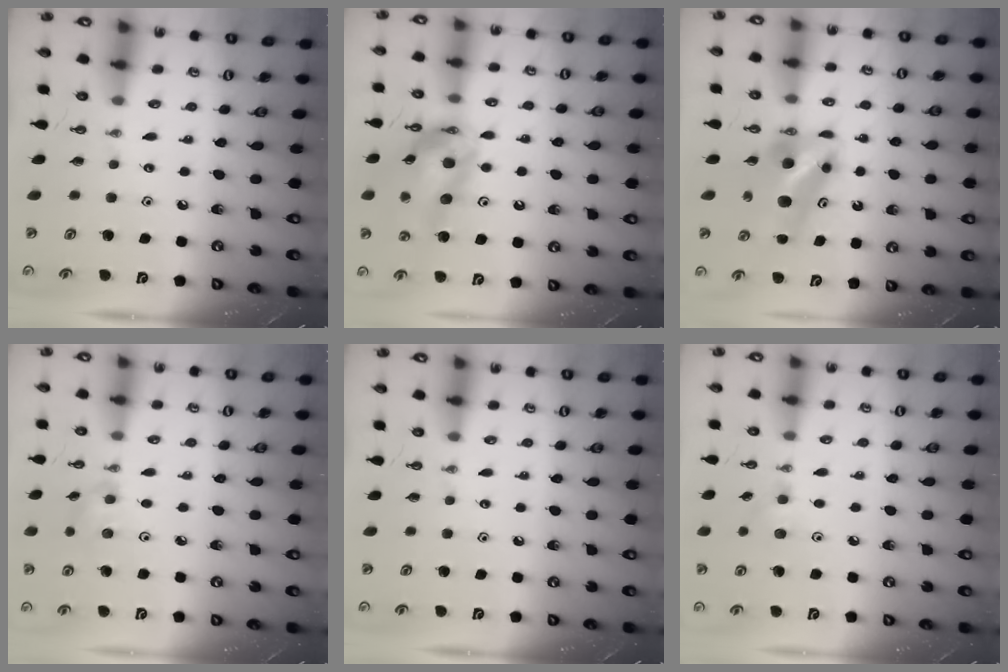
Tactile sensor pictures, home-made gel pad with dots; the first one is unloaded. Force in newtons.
{"total": 16.2, "press": 16.1, "slide": 1.7}
{"total": 7.1, "press": 7.0, "slide": 0.8}
{"total": 5.6, "press": 4.6, "slide": 3.3}
{"total": 0.0}
{"total": 5.6, "press": 5.4, "slide": 1.5}